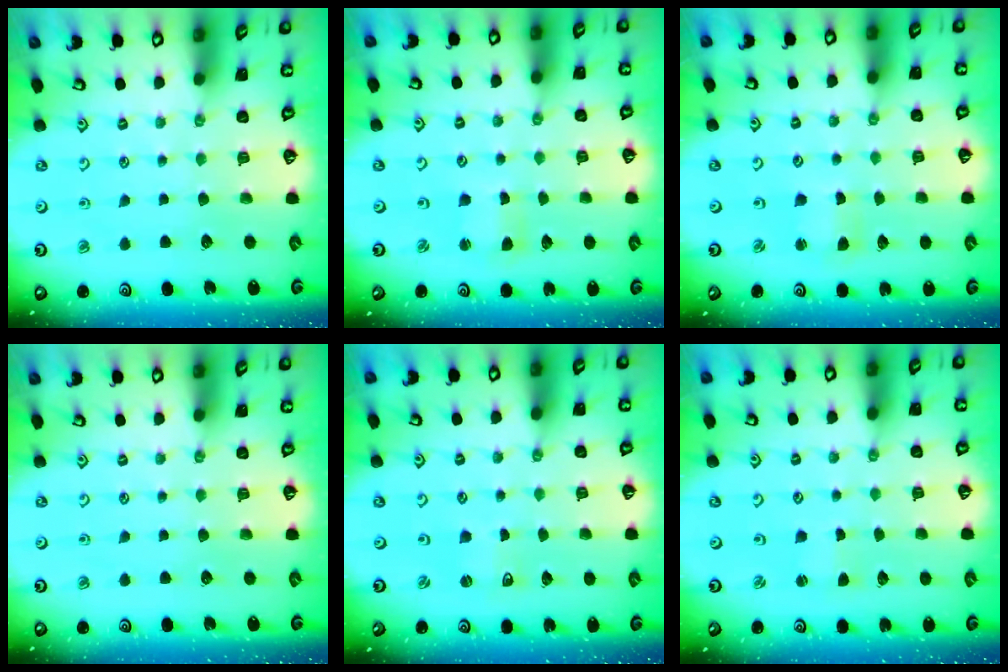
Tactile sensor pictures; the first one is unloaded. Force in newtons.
{"total": 2.2, "press": 2.2, "slide": 0.4}
{"total": 2.7, "press": 2.7, "slide": 0.3}
{"total": 0.0}
{"total": 2.0, "press": 2.0, "slide": 0.4}
{"total": 0.9, "press": 0.9, "slide": 0.1}